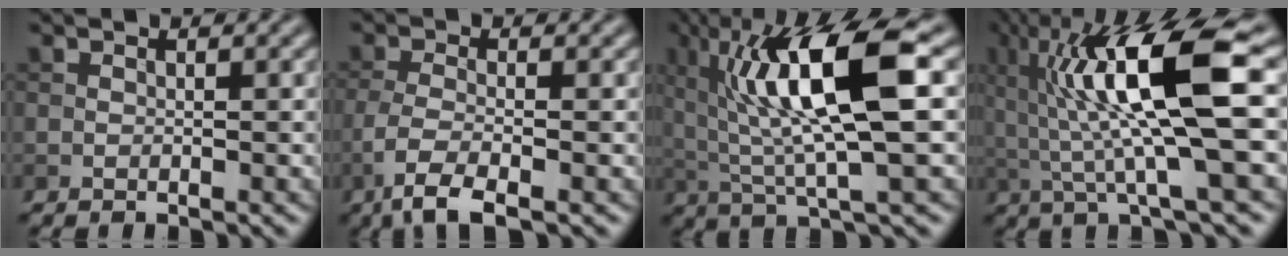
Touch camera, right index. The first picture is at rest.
{"total": 4.0, "force": [-2.3, 0.9, 3.1], "torque": [-0.066, -0.005, -0.056]}
{"total": 11.0, "force": [2.6, 2.5, 10.4], "torque": [-0.178, 0.000, 0.052]}
{"total": 12.3, "force": [2.3, 2.5, 11.8], "torque": [-0.207, 0.007, 0.047]}